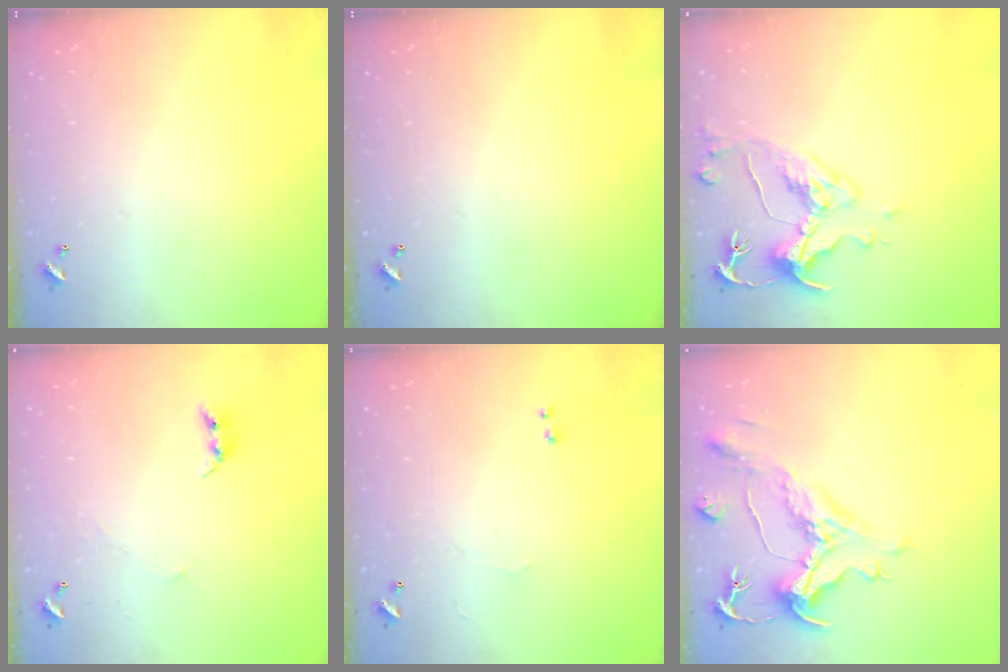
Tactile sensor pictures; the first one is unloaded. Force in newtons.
{"total": 0.0}
{"total": 6.9, "press": 6.8, "slide": 1.5}
{"total": 2.4, "press": 2.3, "slide": 0.4}
{"total": 1.0, "press": 0.5, "slide": 0.8}
{"total": 1.9, "press": 0.8, "slide": 1.8}